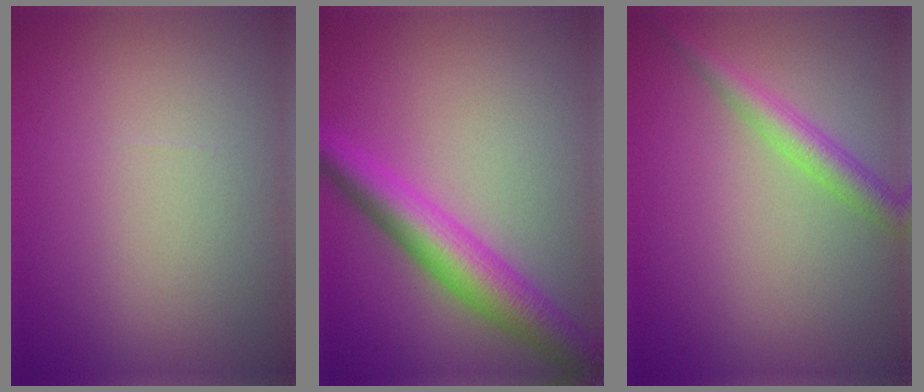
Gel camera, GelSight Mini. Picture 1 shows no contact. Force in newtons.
{"total": 5.6, "press": 5.6, "slide": 0.1}
{"total": 2.7, "press": 2.7, "slide": 0.1}